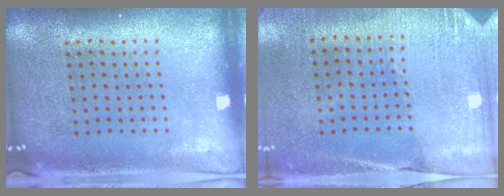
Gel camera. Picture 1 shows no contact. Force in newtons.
{"total": 2.6, "press": 2.3, "slide": 1.1}